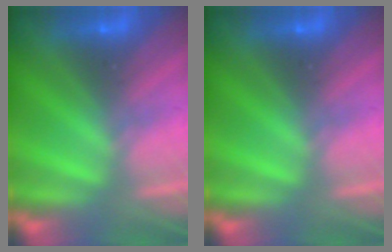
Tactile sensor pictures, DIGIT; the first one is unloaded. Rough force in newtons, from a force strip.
{"total": 0.0}